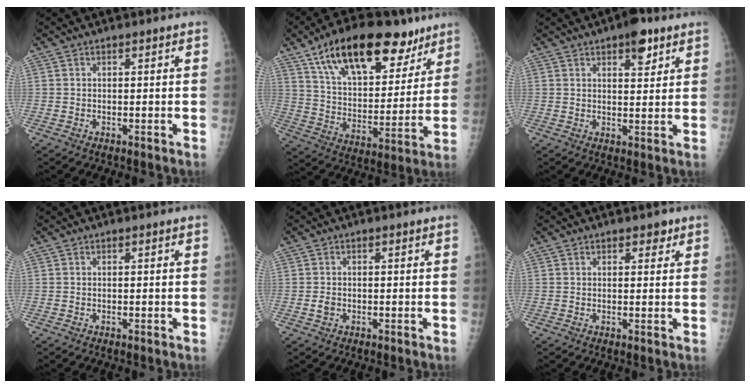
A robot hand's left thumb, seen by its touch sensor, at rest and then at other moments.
{"total": 24.3, "force": [14.9, 11.6, 15.3], "torque": [-0.208, -0.036, 0.247]}
{"total": 6.1, "force": [3.7, 2.6, 4.1], "torque": [-0.037, -0.016, 0.046]}
{"total": 0.0}
{"total": 1.4, "force": [-0.4, 1.1, 0.8], "torque": [-0.012, 0.001, -0.005]}
{"total": 2.0, "force": [1.4, 1.2, 1.0], "torque": [0.005, -0.006, 0.014]}